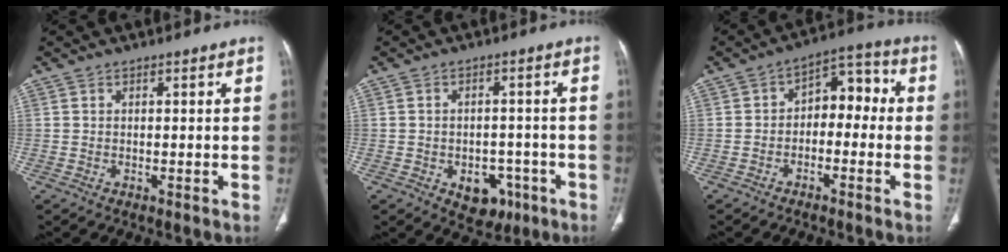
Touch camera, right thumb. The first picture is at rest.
{"total": 7.2, "force": [-3.1, 5.1, 3.9], "torque": [-0.022, 0.023, -0.032]}
{"total": 8.1, "force": [-0.8, 5.4, 6.0], "torque": [-0.049, 0.045, -0.028]}